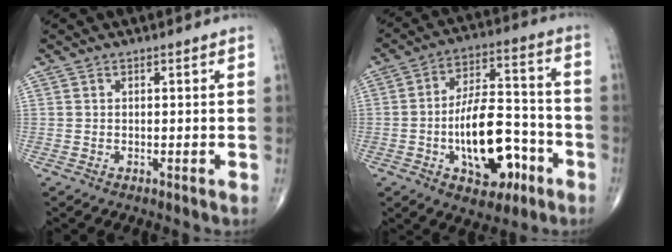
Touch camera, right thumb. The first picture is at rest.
{"total": 16.6, "force": [-5.5, 8.5, 13.1], "torque": [-0.180, 0.044, -0.083]}